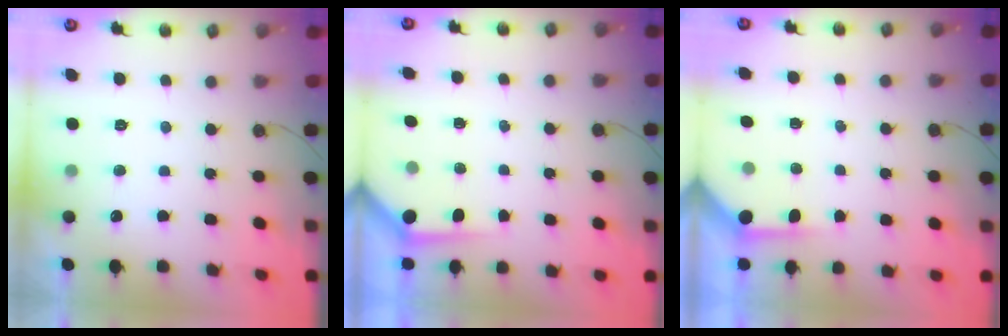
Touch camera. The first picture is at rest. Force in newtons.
{"total": 3.6, "press": 3.6, "slide": 0.4}
{"total": 3.9, "press": 3.8, "slide": 0.3}